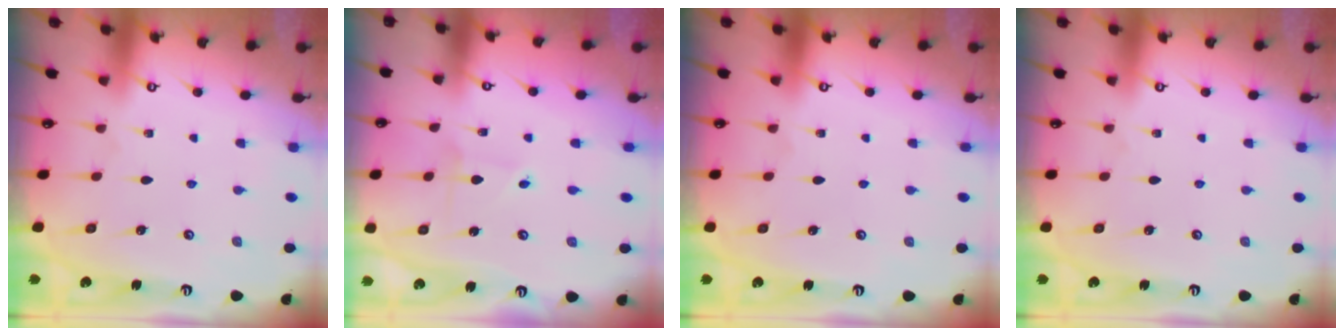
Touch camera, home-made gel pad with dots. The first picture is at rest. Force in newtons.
{"total": 1.8, "press": 1.8, "slide": 0.1}
{"total": 0.0}
{"total": 0.0}